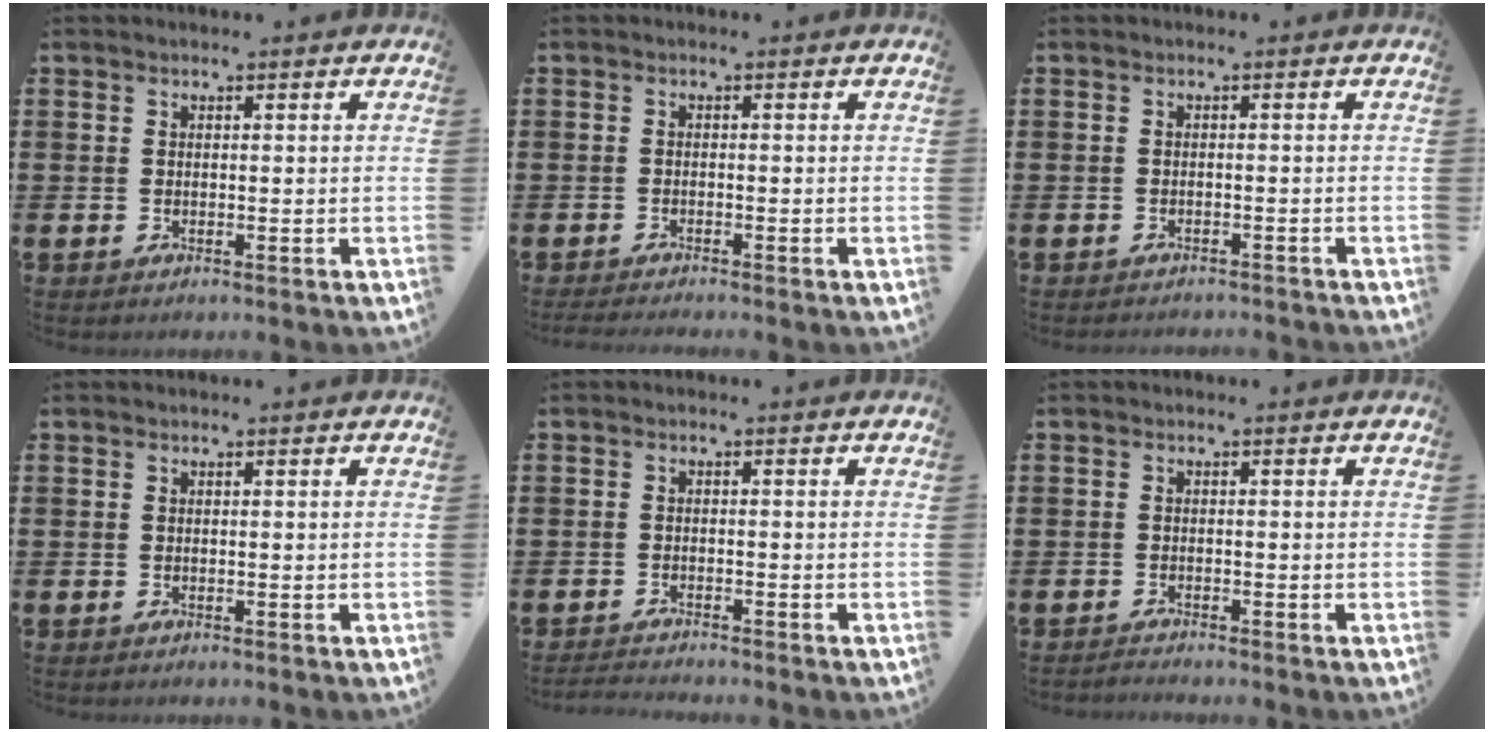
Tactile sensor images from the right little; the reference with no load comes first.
{"total": 0.9, "force": [-0.8, -0.1, 0.2], "torque": [-0.003, -0.004, -0.016]}
{"total": 0.8, "force": [-0.8, 0.0, -0.1], "torque": [0.008, -0.003, -0.019]}
{"total": 0.0}
{"total": 1.2, "force": [-1.2, -0.1, 0.2], "torque": [-0.005, 0.000, -0.023]}
{"total": 0.7, "force": [-0.7, 0.0, 0.0], "torque": [-0.002, -0.002, -0.014]}